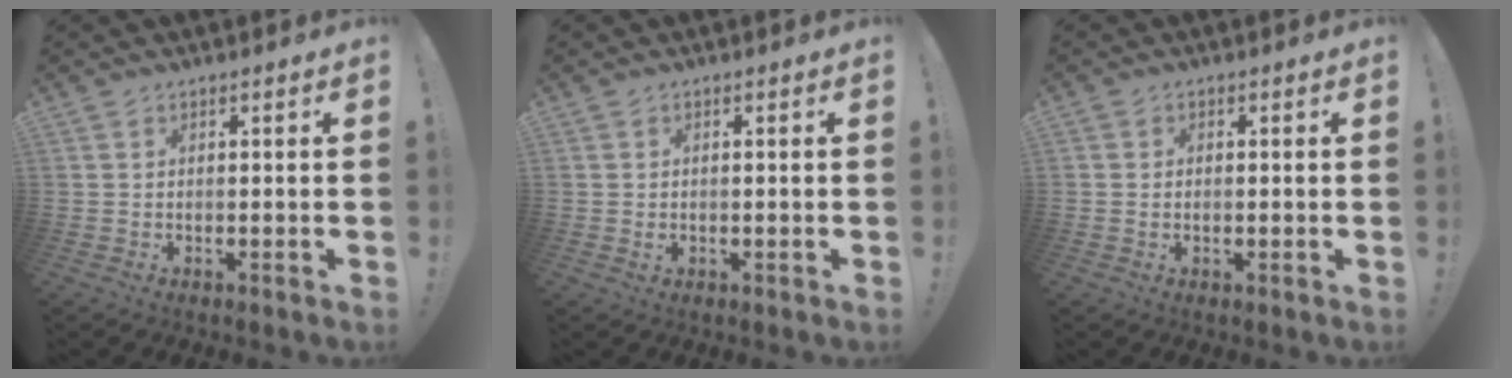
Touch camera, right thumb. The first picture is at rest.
{"total": 0.8, "force": [0.1, 0.7, 0.4], "torque": [-0.003, 0.002, 0.001]}
{"total": 0.8, "force": [-0.1, 0.7, 0.3], "torque": [-0.002, 0.000, -0.002]}